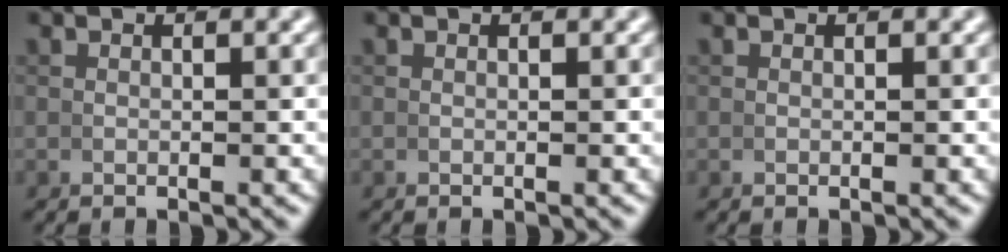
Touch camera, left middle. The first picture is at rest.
{"total": 0.0}
{"total": 0.8, "force": [0.1, -0.7, -0.2], "torque": [0.010, -0.003, 0.007]}